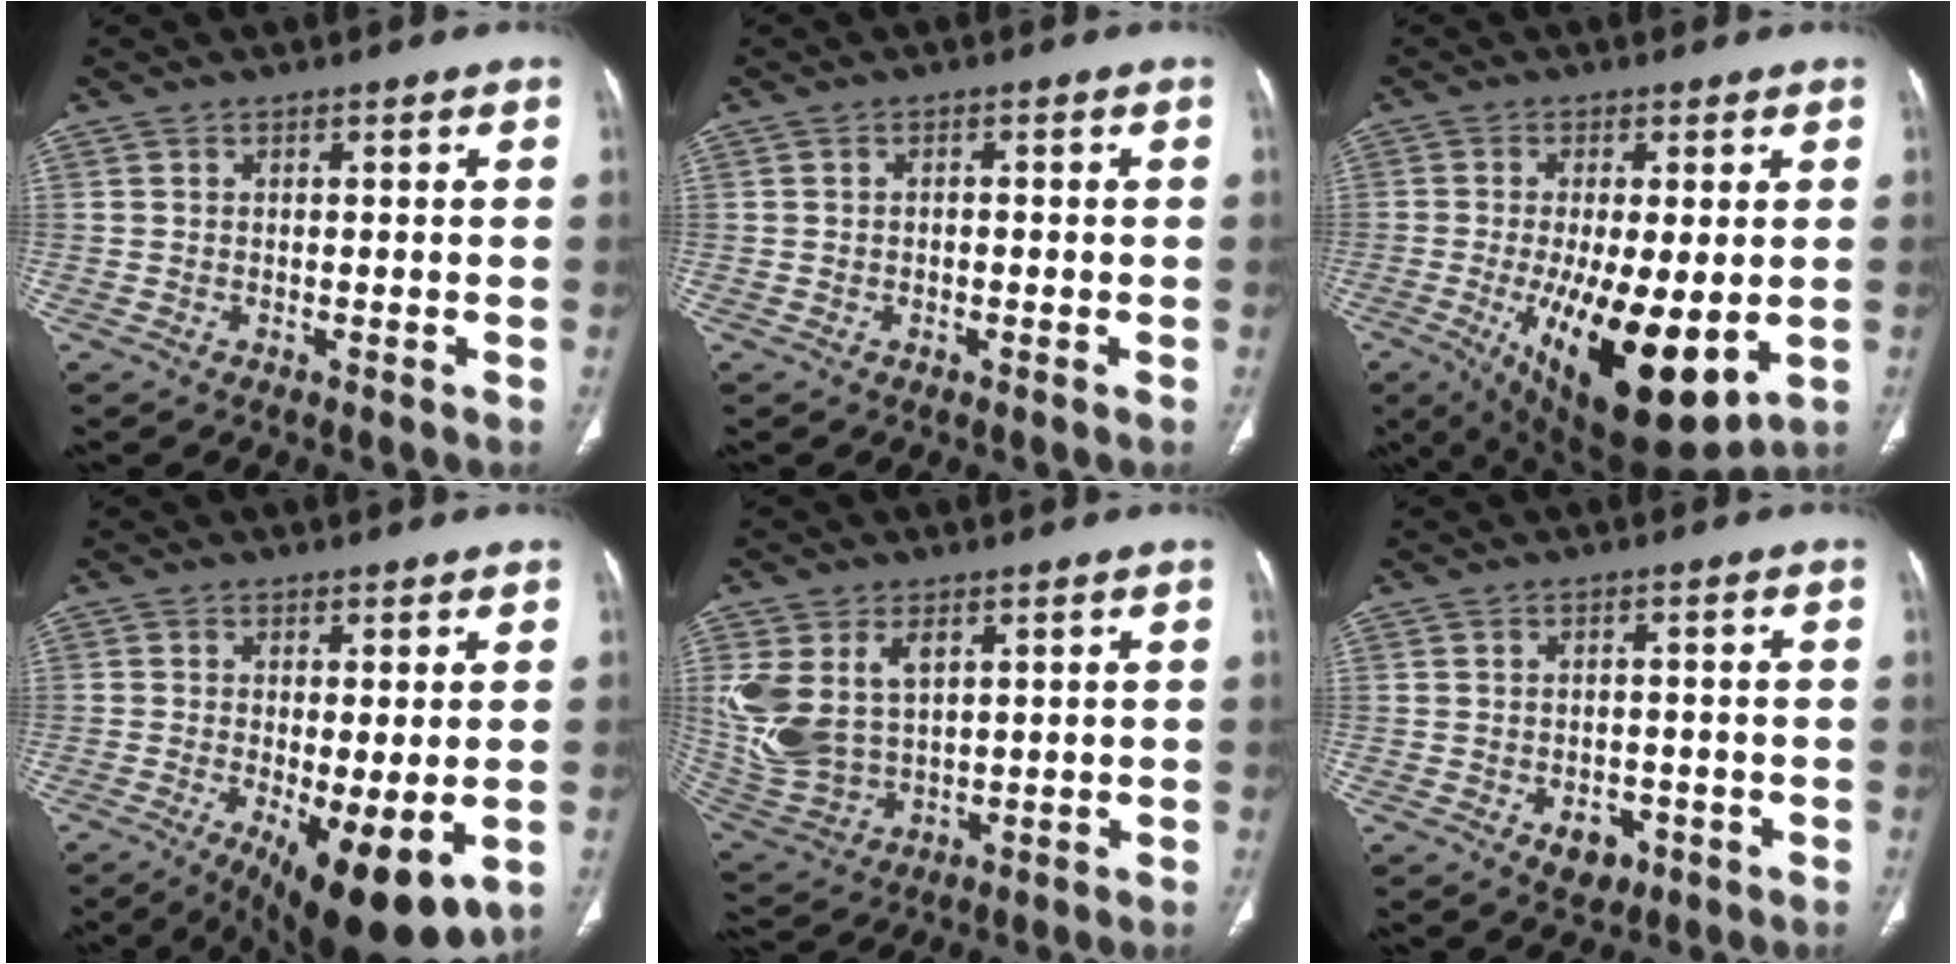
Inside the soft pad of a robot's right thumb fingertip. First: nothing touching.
{"total": 0.9, "force": [-0.2, 0.6, 0.6], "torque": [-0.009, 0.004, -0.003]}
{"total": 18.5, "force": [-4.2, 6.6, 16.8], "torque": [-0.265, -0.031, -0.042]}
{"total": 13.0, "force": [-4.0, 4.3, 11.6], "torque": [-0.166, -0.024, -0.047]}
{"total": 13.7, "force": [4.0, 8.8, 9.6], "torque": [-0.204, -0.008, 0.101]}
{"total": 4.2, "force": [-1.8, 3.0, 2.3], "torque": [-0.015, 0.008, -0.015]}